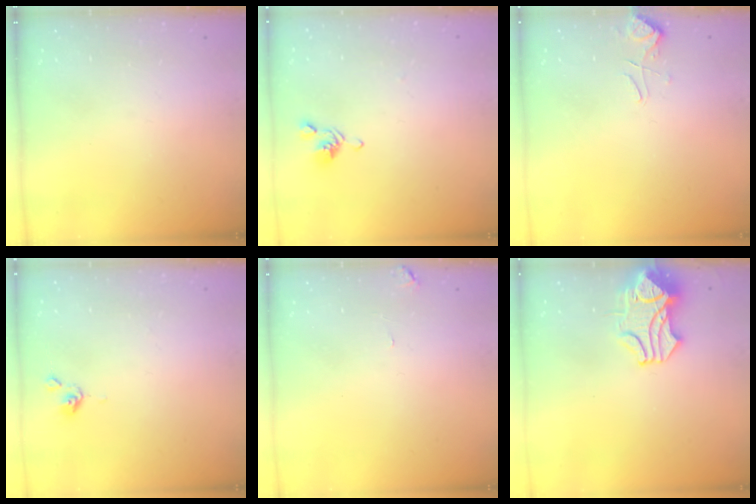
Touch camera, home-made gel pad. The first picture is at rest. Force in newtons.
{"total": 2.7, "press": 2.6, "slide": 0.6}
{"total": 3.0, "press": 2.9, "slide": 0.6}
{"total": 0.6, "press": 0.5, "slide": 0.2}
{"total": 0.0}
{"total": 1.7, "press": 1.2, "slide": 1.3}